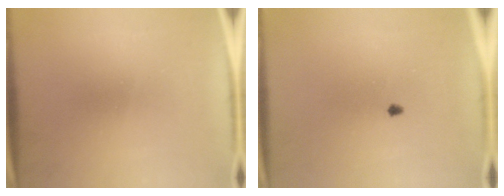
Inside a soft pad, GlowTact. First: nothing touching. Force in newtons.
{"total": 0.7}